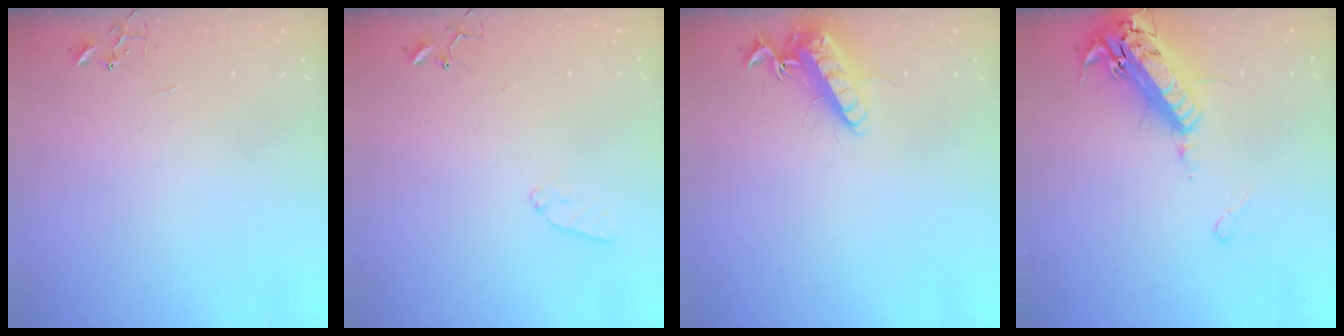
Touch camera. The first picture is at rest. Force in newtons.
{"total": 7.6, "press": 7.6, "slide": 0.6}
{"total": 14.3, "press": 14.1, "slide": 2.1}
{"total": 21.2, "press": 20.7, "slide": 4.7}